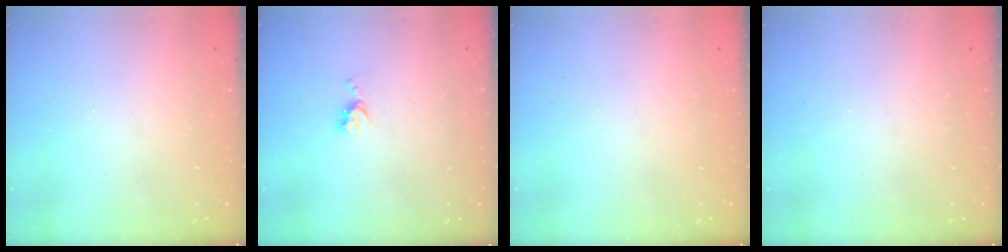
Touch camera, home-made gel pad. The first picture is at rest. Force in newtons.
{"total": 5.2, "press": 5.2, "slide": 0.5}
{"total": 0.0}
{"total": 1.7, "press": 1.7, "slide": 0.2}